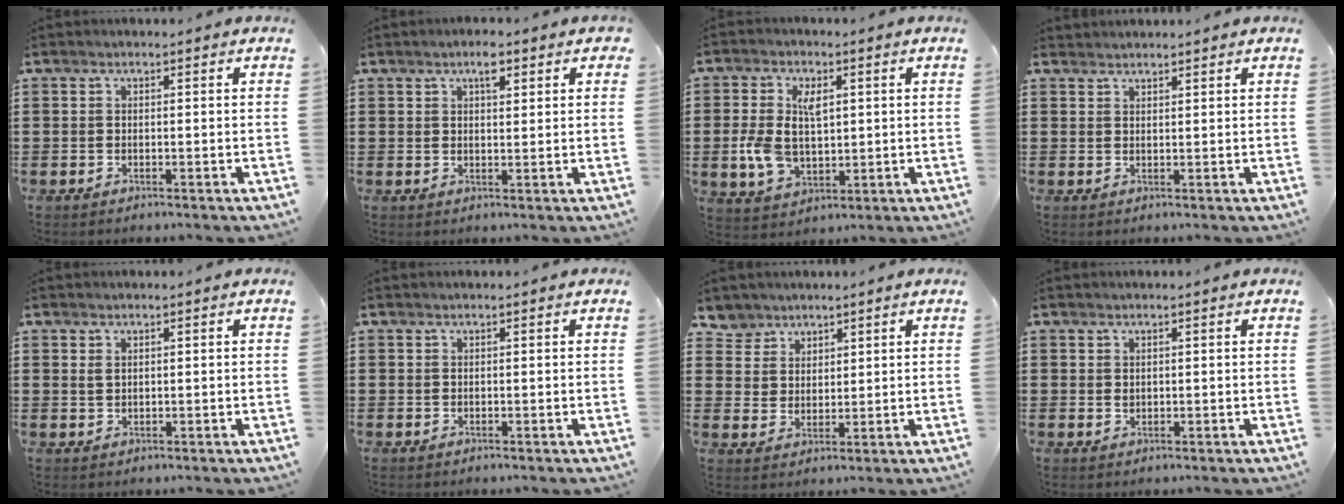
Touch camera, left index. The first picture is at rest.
{"total": 3.4, "force": [2.3, 1.2, 2.2], "torque": [-0.031, 0.004, 0.037]}
{"total": 8.2, "force": [0.9, 5.2, 6.2], "torque": [-0.138, 0.007, 0.012]}
{"total": 1.3, "force": [1.3, 0.2, -0.2], "torque": [0.000, 0.000, 0.027]}
{"total": 1.0, "force": [0.5, 0.4, 0.7], "torque": [-0.016, 0.003, 0.010]}
{"total": 0.0}
{"total": 4.5, "force": [3.2, 3.1, -0.4], "torque": [-0.017, 0.002, 0.060]}
{"total": 0.8, "force": [0.3, 0.6, 0.3], "torque": [-0.009, 0.004, 0.006]}